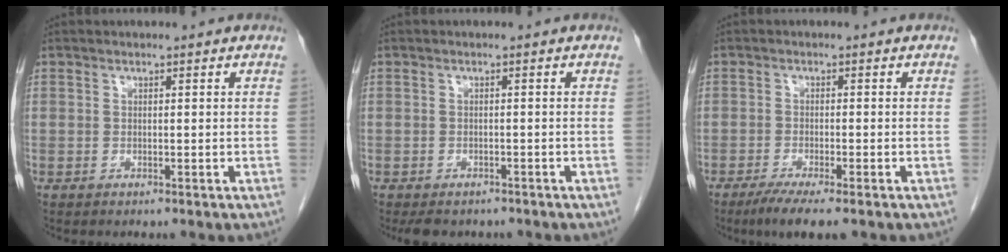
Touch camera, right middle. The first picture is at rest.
{"total": 4.8, "force": [-4.0, 2.3, 1.3], "torque": [-0.014, 0.000, -0.052]}
{"total": 5.4, "force": [-3.8, 0.5, 3.9], "torque": [-0.066, -0.014, -0.061]}